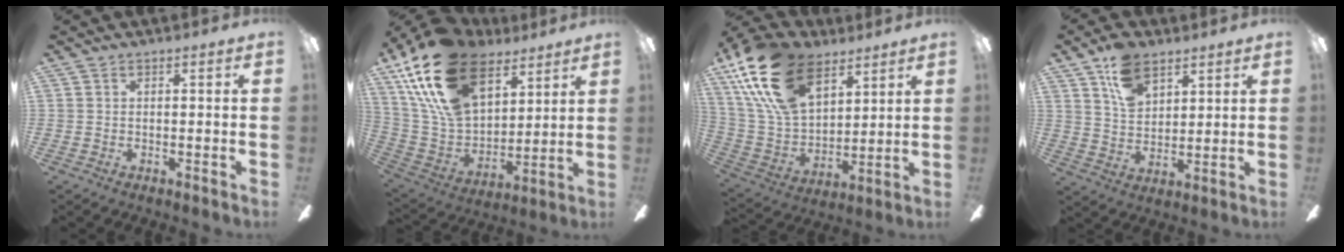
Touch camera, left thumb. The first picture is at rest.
{"total": 24.1, "force": [14.4, 13.5, 13.9], "torque": [-0.290, -0.064, 0.262]}
{"total": 22.6, "force": [13.1, 12.8, 13.2], "torque": [-0.287, -0.051, 0.240]}
{"total": 10.5, "force": [6.6, 6.2, 5.3], "torque": [-0.099, -0.016, 0.124]}